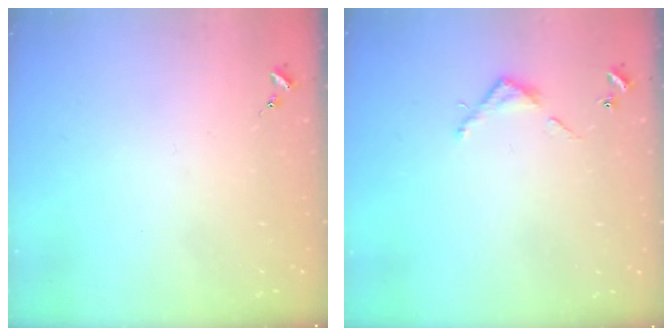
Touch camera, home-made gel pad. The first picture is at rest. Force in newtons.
{"total": 3.7, "press": 3.7, "slide": 0.2}